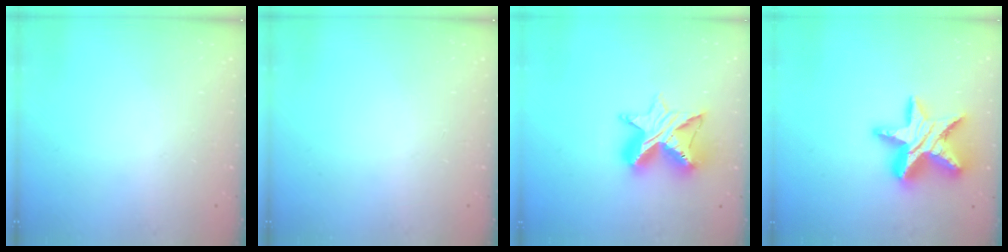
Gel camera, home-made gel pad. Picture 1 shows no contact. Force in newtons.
{"total": 0.0}
{"total": 12.6, "press": 12.6, "slide": 0.7}
{"total": 19.0, "press": 18.9, "slide": 1.5}